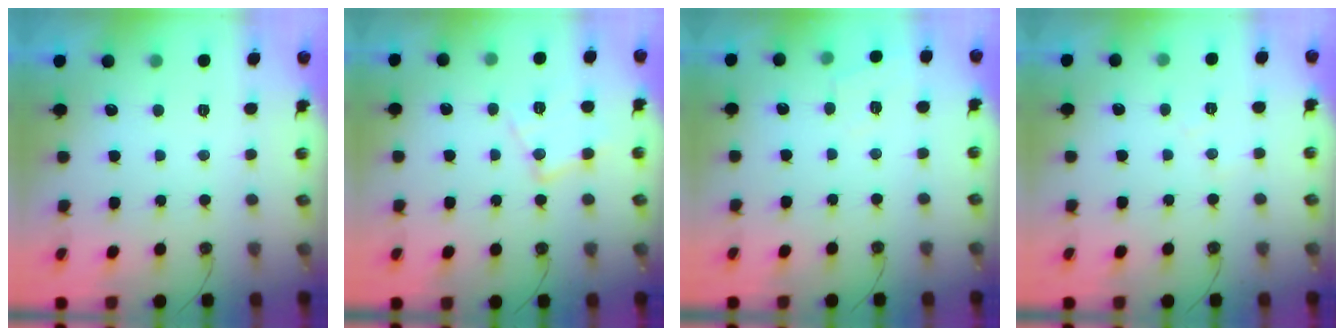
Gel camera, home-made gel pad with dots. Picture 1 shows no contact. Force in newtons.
{"total": 11.3, "press": 11.3, "slide": 0.8}
{"total": 4.9, "press": 4.8, "slide": 0.8}
{"total": 4.4, "press": 4.3, "slide": 0.7}